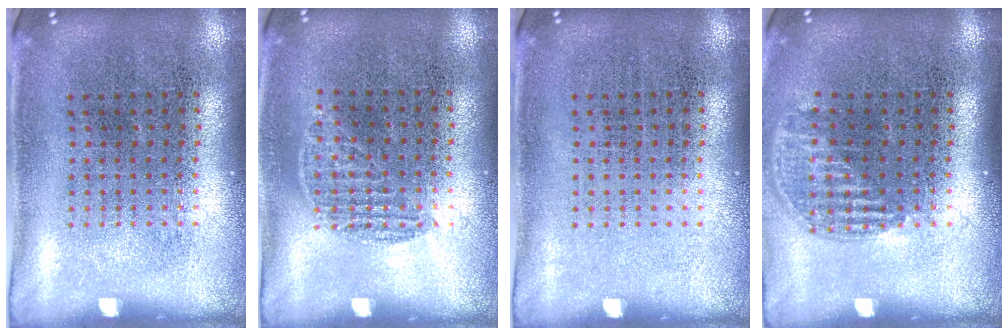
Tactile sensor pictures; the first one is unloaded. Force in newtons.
{"total": 0.7, "press": 0.6, "slide": 0.4}
{"total": 0.0}
{"total": 1.2, "press": 1.0, "slide": 0.6}